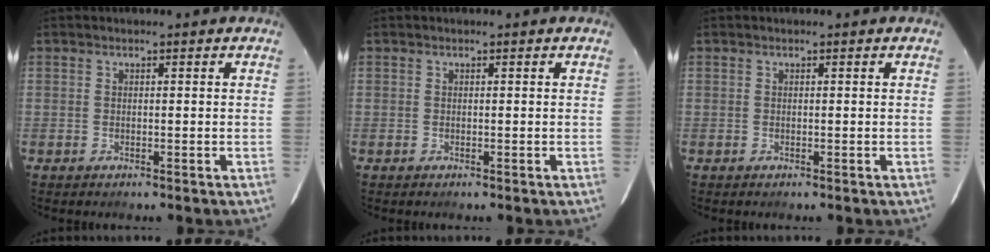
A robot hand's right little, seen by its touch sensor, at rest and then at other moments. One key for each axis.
{"total": 0.0}
{"total": 0.0}